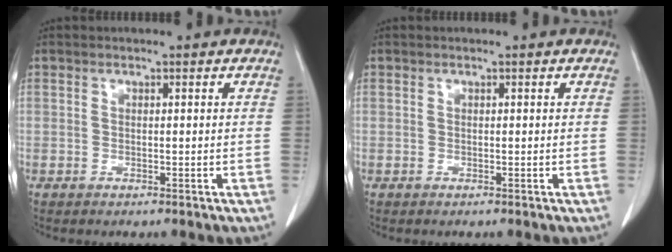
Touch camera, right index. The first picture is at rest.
{"total": 0.0}